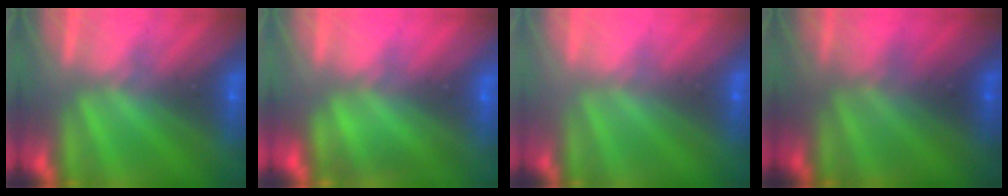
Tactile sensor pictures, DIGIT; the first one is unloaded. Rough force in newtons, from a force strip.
{"total": 3.5}
{"total": 3.2}
{"total": 1.9}